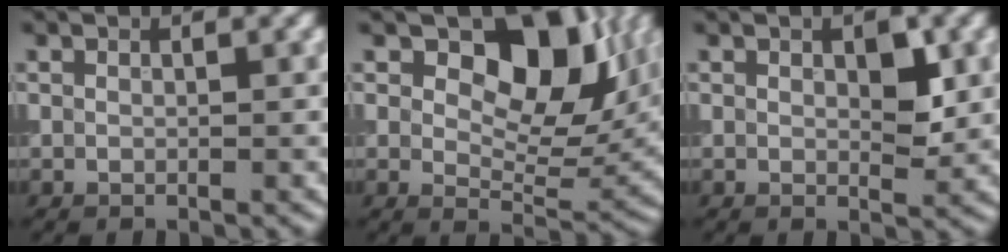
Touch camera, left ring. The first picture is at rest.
{"total": 9.8, "force": [3.8, 5.6, 7.0], "torque": [-0.096, -0.009, 0.056]}
{"total": 2.3, "force": [0.6, 1.0, 2.0], "torque": [-0.025, -0.004, 0.011]}